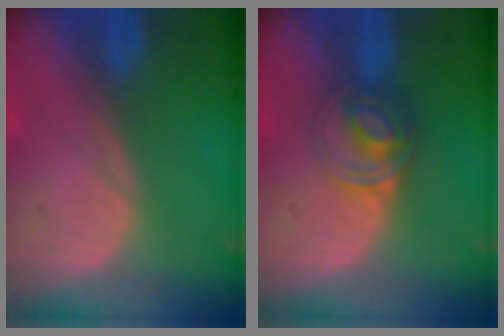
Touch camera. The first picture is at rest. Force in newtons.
{"total": 6.1, "press": 5.3, "slide": 3.1}